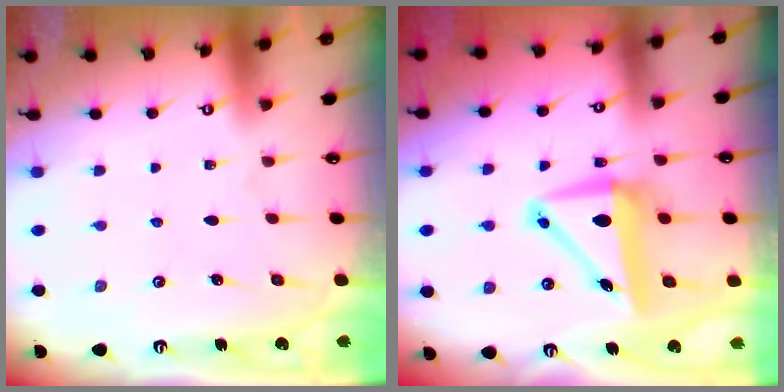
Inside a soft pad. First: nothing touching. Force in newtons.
{"total": 8.1, "press": 7.9, "slide": 1.8}